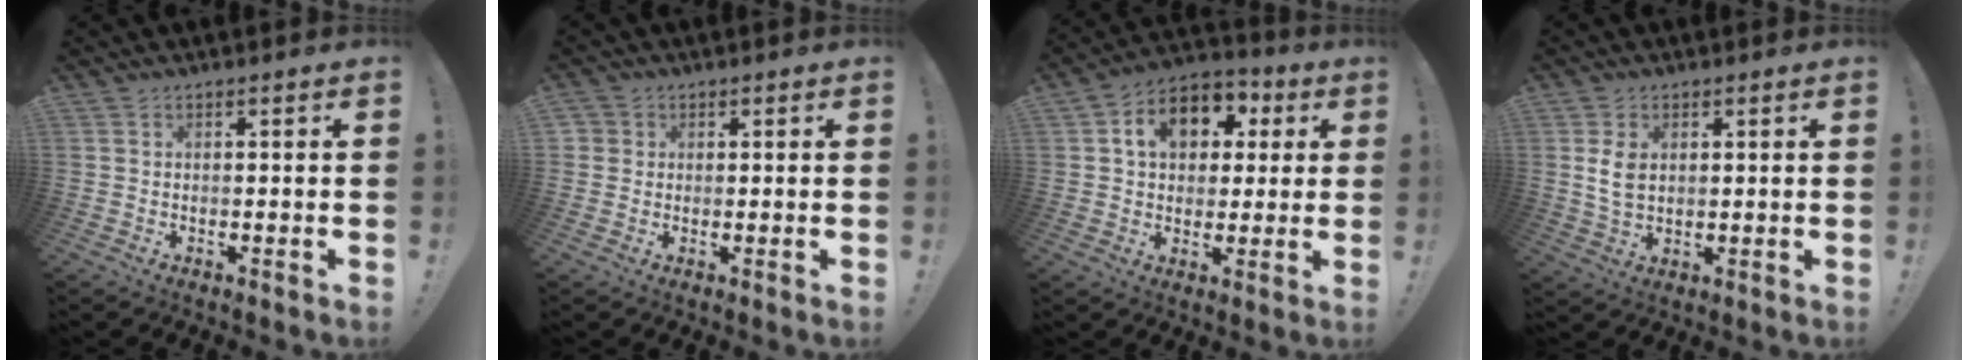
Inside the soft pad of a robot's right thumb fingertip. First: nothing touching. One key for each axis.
{"total": 2.0, "fx": 0.3, "fy": 2.0, "fz": 0.5, "tx": -0.007, "ty": 0.000, "tz": 0.007}
{"total": 12.6, "fx": 3.6, "fy": 9.6, "fz": 7.4, "tx": -0.112, "ty": 0.002, "tz": 0.071}
{"total": 5.9, "fx": 1.4, "fy": 3.9, "fz": 4.2, "tx": -0.072, "ty": -0.005, "tz": 0.023}